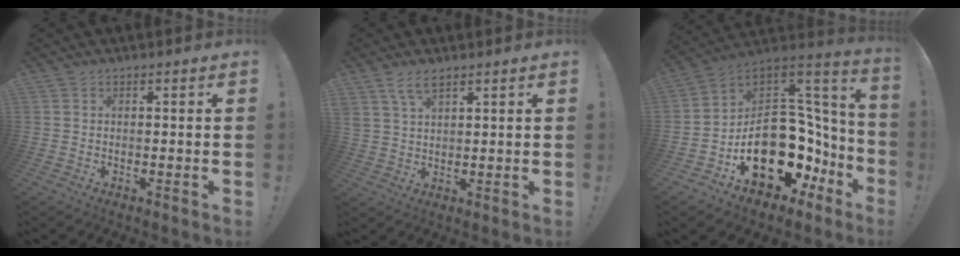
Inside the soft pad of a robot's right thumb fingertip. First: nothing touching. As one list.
[{"total": 5.2, "force": [3.4, 2.2, 3.2], "torque": [-0.067, -0.008, 0.066]}, {"total": 23.8, "force": [-6.5, 16.3, 16.1], "torque": [-0.238, 0.025, -0.059]}]